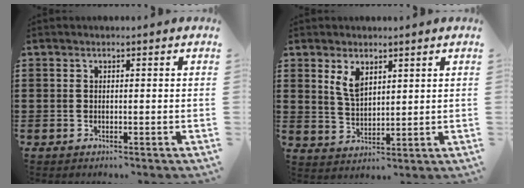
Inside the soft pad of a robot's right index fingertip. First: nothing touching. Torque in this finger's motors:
{"motor_torque": [0.37, -0.34, 0.10, 0.11]}